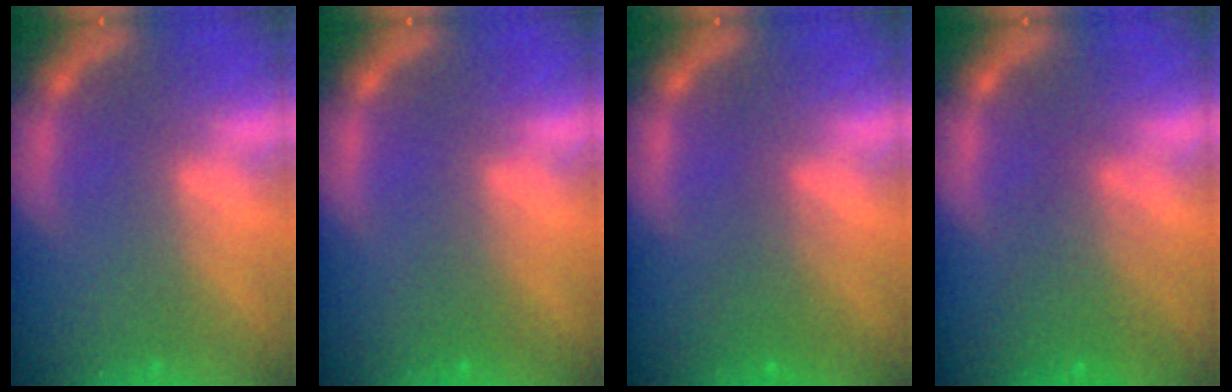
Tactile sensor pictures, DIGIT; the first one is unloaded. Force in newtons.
{"total": 1.0}
{"total": 2.4}
{"total": 4.1}